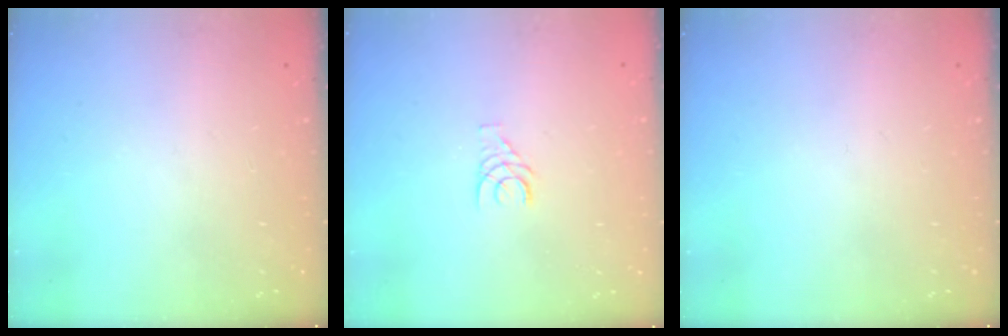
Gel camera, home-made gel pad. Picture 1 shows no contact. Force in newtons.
{"total": 3.6, "press": 3.6, "slide": 0.4}
{"total": 0.0}